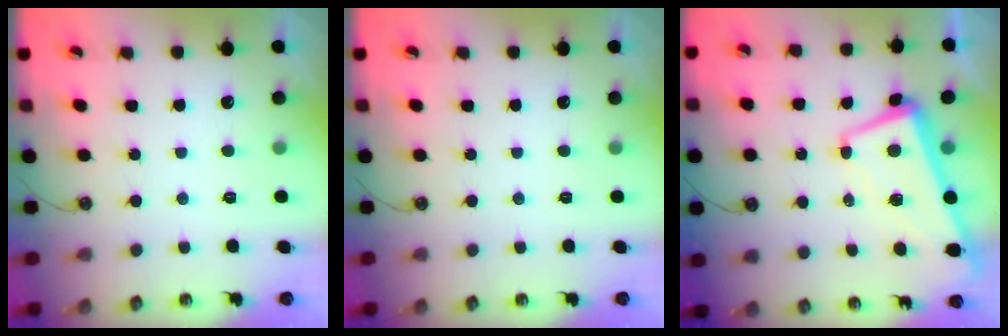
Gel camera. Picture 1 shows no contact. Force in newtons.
{"total": 0.0}
{"total": 4.1, "press": 3.8, "slide": 1.6}